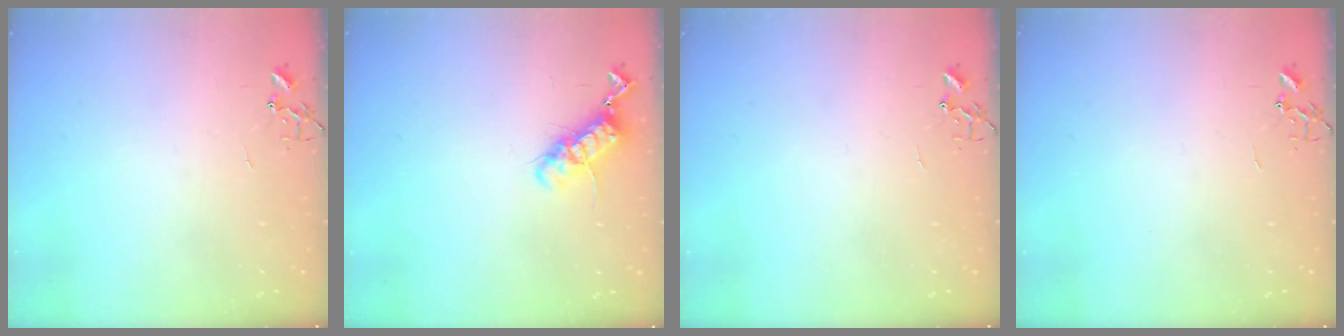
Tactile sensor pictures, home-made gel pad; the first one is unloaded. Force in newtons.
{"total": 11.8, "press": 11.7, "slide": 1.4}
{"total": 0.0}
{"total": 0.0}